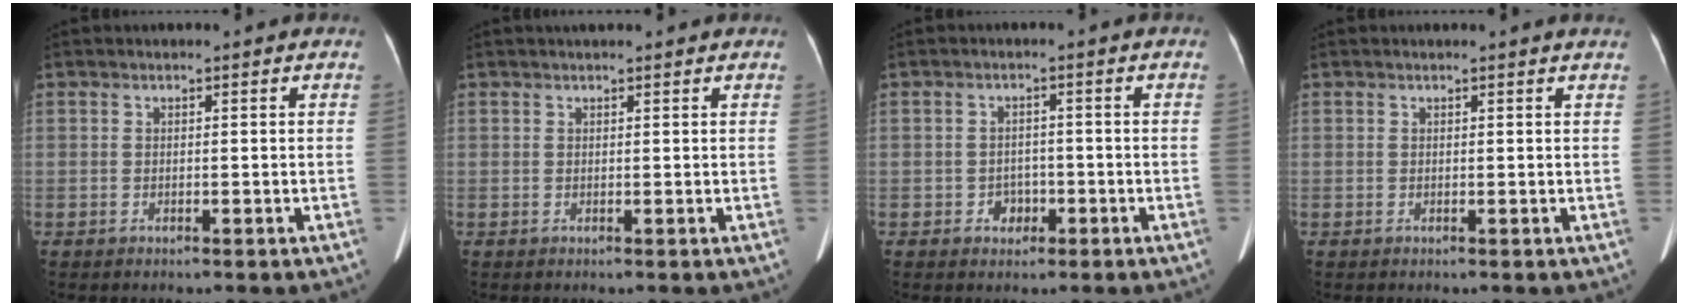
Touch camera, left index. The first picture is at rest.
{"total": 2.9, "force": [2.4, 0.6, 1.5], "torque": [-0.019, 0.028, 0.033]}
{"total": 2.6, "force": [-1.2, 2.1, 1.0], "torque": [-0.013, 0.004, -0.014]}
{"total": 1.6, "force": [1.5, -0.2, 0.4], "torque": [-0.016, -0.002, 0.012]}